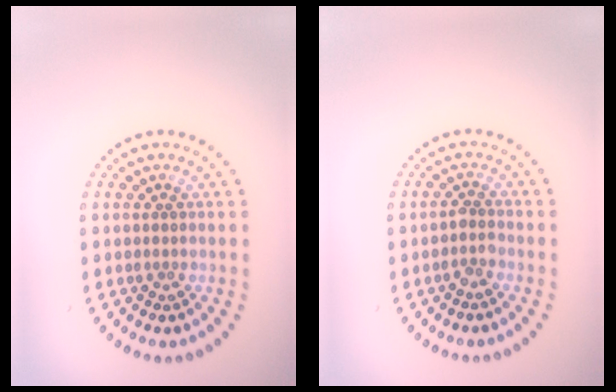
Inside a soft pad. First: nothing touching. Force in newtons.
{"total": 1.2, "press": 1.0, "slide": 0.7}